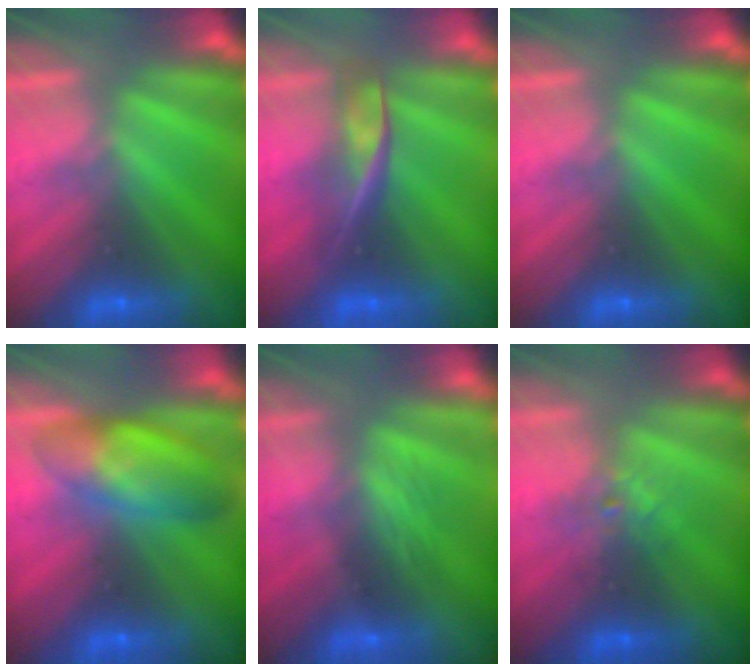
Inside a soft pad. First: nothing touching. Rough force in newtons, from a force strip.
{"total": 2.3}
{"total": 0.0}
{"total": 7.5}
{"total": 2.0}
{"total": 2.1}